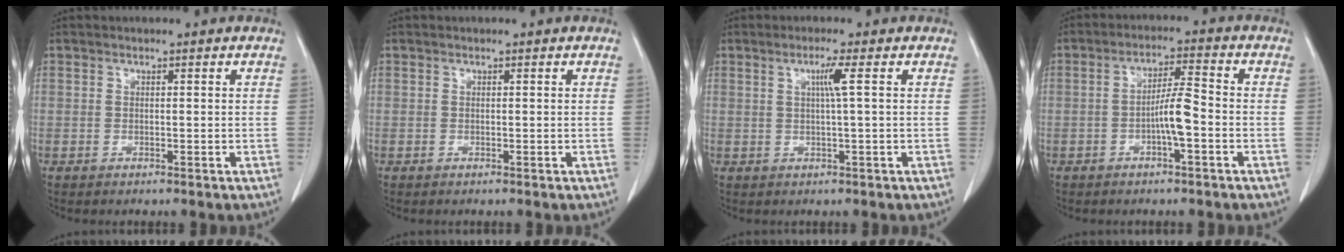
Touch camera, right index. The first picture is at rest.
{"total": 0.0}
{"total": 2.7, "force": [0.7, -0.7, 2.5], "torque": [-0.049, 0.000, 0.013]}
{"total": 5.2, "force": [-1.6, 0.4, 4.9], "torque": [-0.092, 0.010, -0.028]}